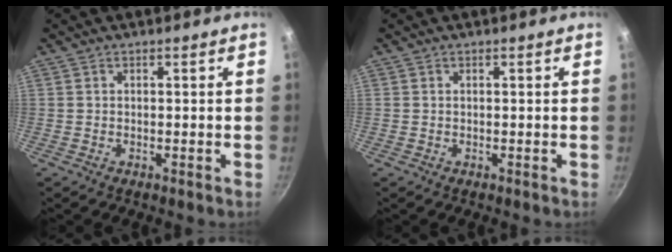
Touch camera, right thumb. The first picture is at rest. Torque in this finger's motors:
{"motor_torque": [0.16, 0.07, -0.21, 0.12, 0.02]}